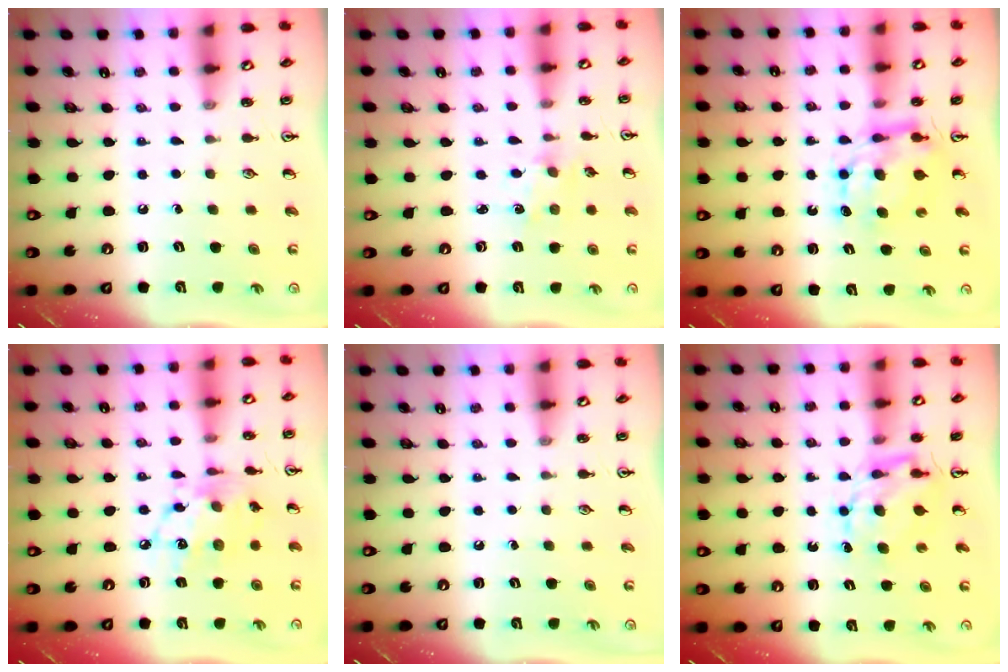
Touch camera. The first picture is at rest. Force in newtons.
{"total": 1.2, "press": 1.1, "slide": 0.2}
{"total": 7.0, "press": 7.0, "slide": 0.6}
{"total": 13.9, "press": 13.8, "slide": 1.0}
{"total": 0.0}
{"total": 6.0, "press": 6.0, "slide": 0.5}